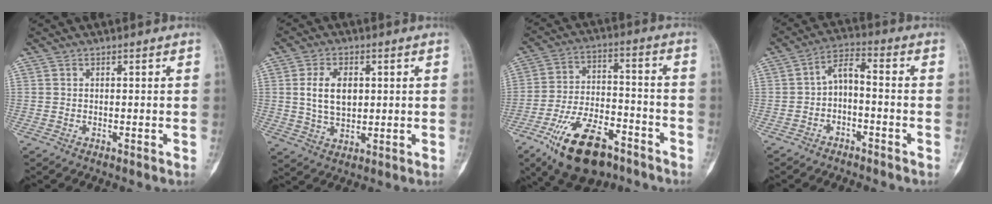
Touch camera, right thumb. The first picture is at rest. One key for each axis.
{"total": 8.1, "fx": 1.4, "fy": 5.1, "fz": 6.1, "tx": -0.103, "ty": -0.004, "tz": 0.032}
{"total": 17.6, "fx": -10.7, "fy": 8.2, "fz": 11.3, "tx": -0.184, "ty": 0.061, "tz": -0.178}
{"total": 5.5, "fx": -2.2, "fy": 2.8, "fz": 4.2, "tx": -0.065, "ty": 0.039, "tz": -0.046}